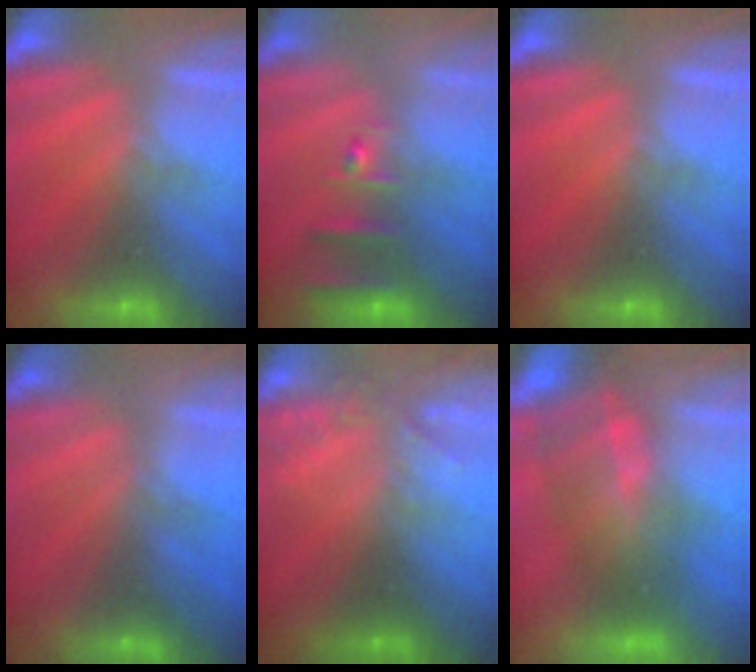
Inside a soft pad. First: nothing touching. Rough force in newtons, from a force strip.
{"total": 2.5}
{"total": 0.0}
{"total": 2.0}
{"total": 2.0}
{"total": 7.1}